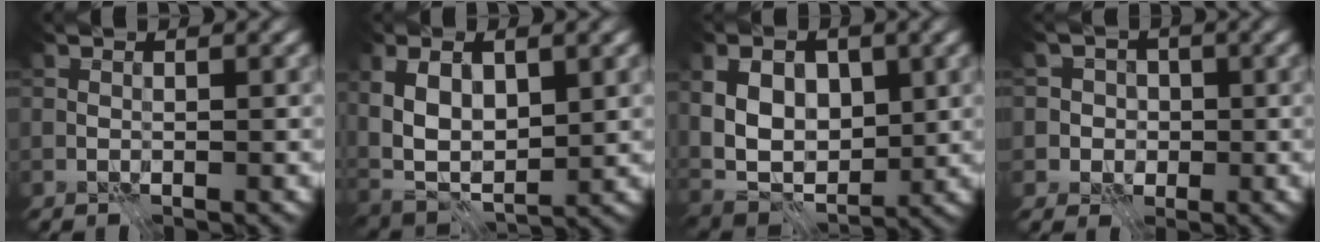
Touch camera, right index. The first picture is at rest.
{"total": 7.1, "force": [1.3, 3.9, 5.8], "torque": [-0.122, -0.002, 0.020]}
{"total": 7.2, "force": [1.4, 4.8, 5.1], "torque": [-0.093, -0.004, 0.019]}
{"total": 3.4, "force": [0.0, 3.3, 1.0], "torque": [0.010, 0.012, -0.013]}